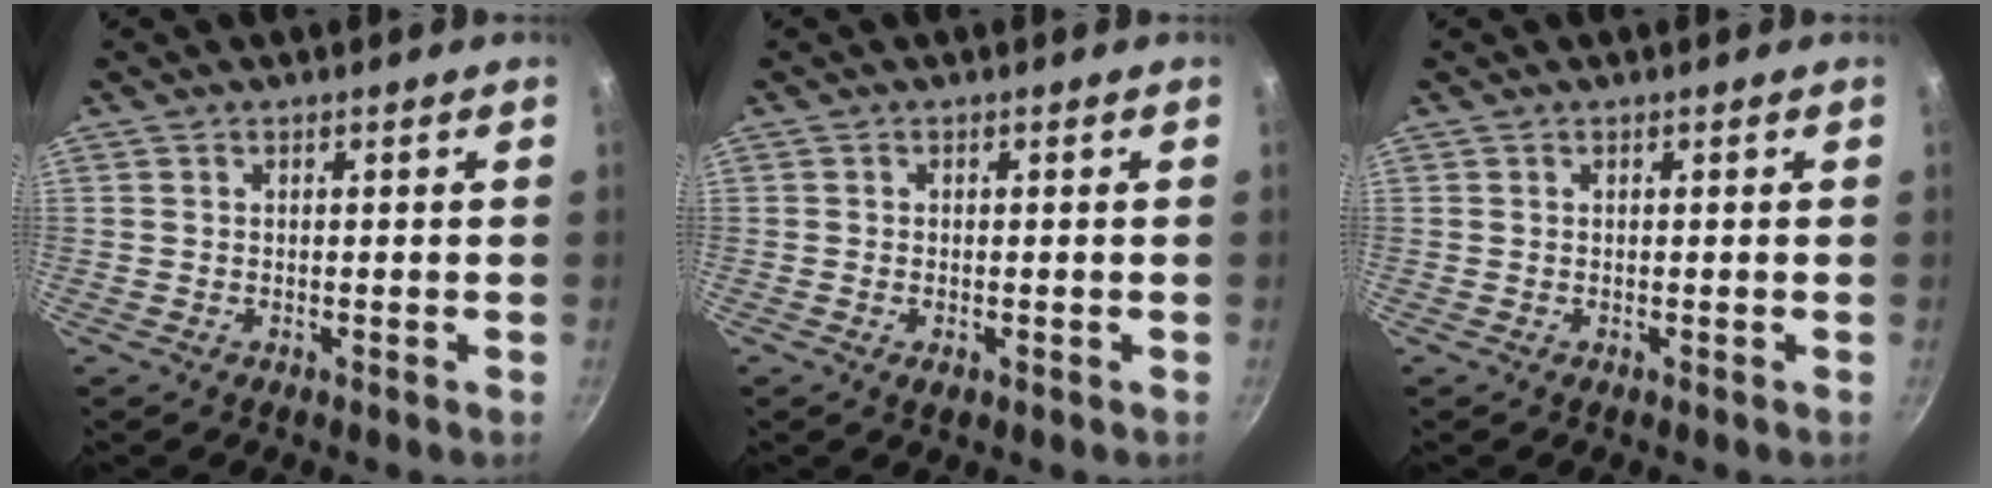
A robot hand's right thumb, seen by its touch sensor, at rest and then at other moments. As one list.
[{"total": 1.5, "force": [-0.5, 0.9, 1.2], "torque": [-0.020, -0.002, -0.008]}, {"total": 0.0}]